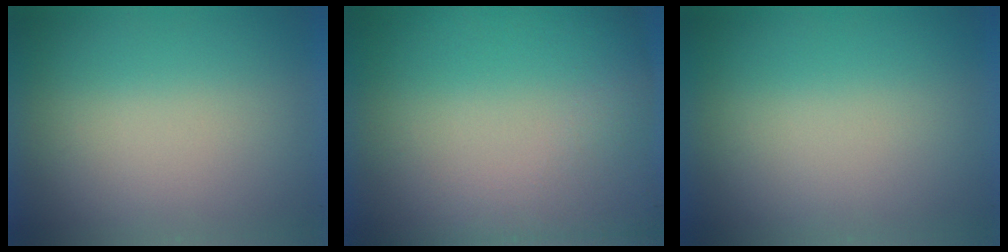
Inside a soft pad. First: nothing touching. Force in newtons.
{"total": 5.9}
{"total": 0.0}